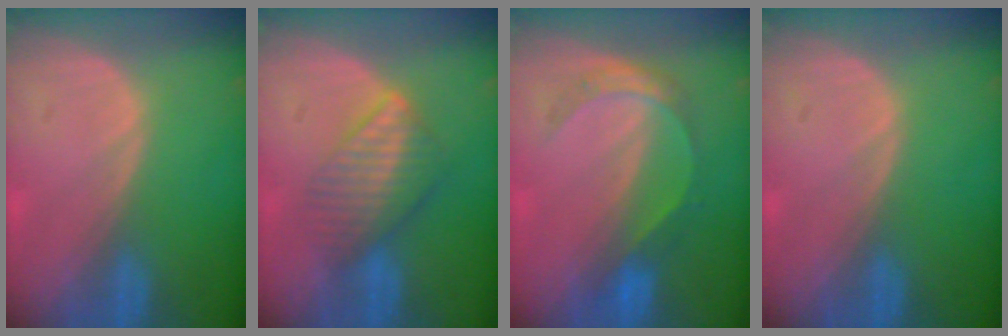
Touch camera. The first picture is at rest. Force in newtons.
{"total": 6.5, "press": 6.1, "slide": 2.4}
{"total": 4.7, "press": 4.7, "slide": 0.4}
{"total": 0.0}